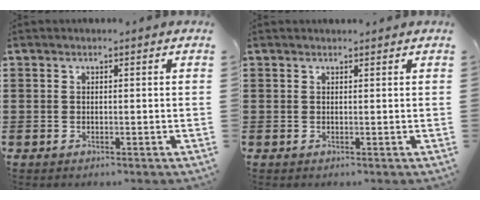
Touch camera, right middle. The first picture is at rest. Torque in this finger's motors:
{"motor_torque": [-0.02, -0.02, 0.00, -0.01]}